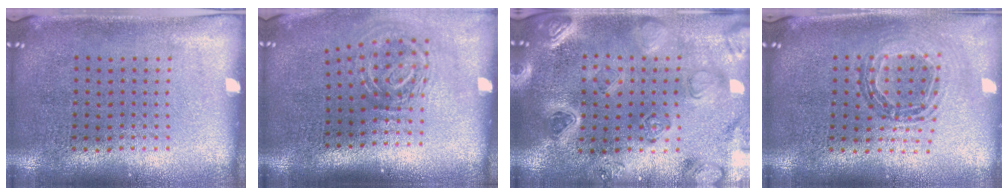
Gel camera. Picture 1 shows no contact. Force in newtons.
{"total": 1.9, "press": 1.2, "slide": 1.4}
{"total": 2.3, "press": 2.3, "slide": 0.2}
{"total": 0.8, "press": 0.8, "slide": 0.0}